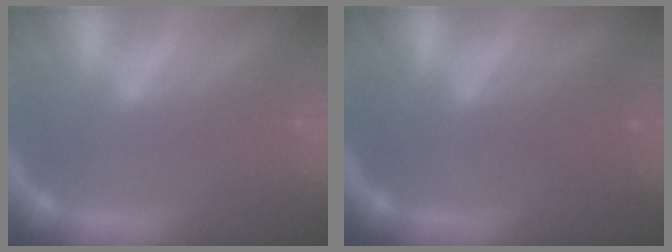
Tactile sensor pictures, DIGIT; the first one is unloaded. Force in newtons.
{"total": 2.0}